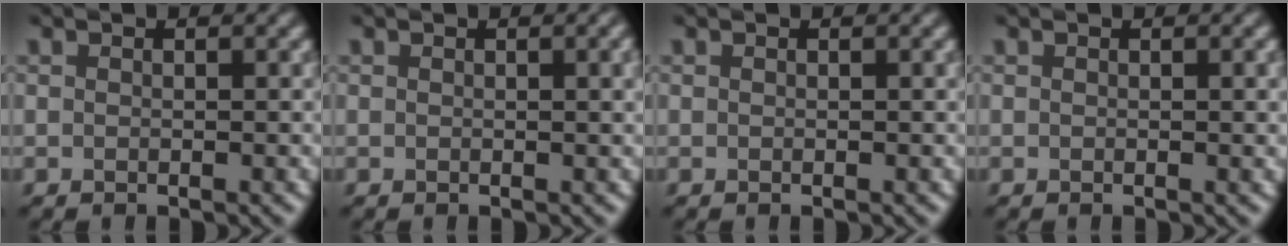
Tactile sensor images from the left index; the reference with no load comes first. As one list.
[{"total": 1.5, "force": [0.3, 0.4, 1.4], "torque": [-0.015, 0.004, 0.003]}, {"total": 0.0}, {"total": 1.0, "force": [0.1, 0.2, 1.0], "torque": [-0.010, 0.001, 0.000]}]